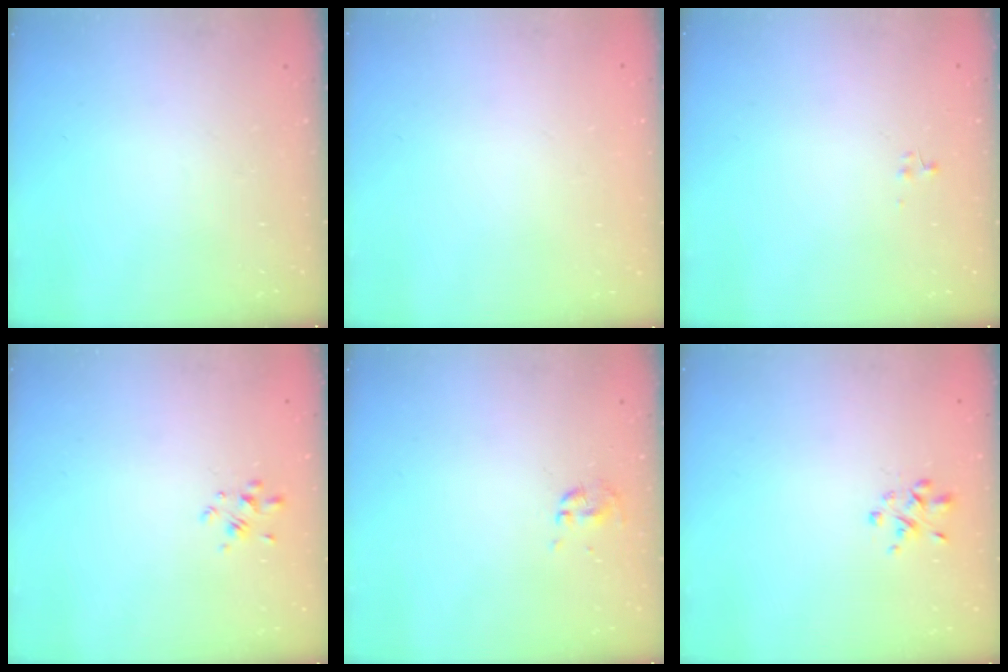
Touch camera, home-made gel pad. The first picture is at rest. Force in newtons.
{"total": 1.8, "press": 1.8, "slide": 0.2}
{"total": 0.0}
{"total": 2.2, "press": 2.0, "slide": 1.0}
{"total": 0.0}
{"total": 2.5, "press": 2.5, "slide": 0.6}